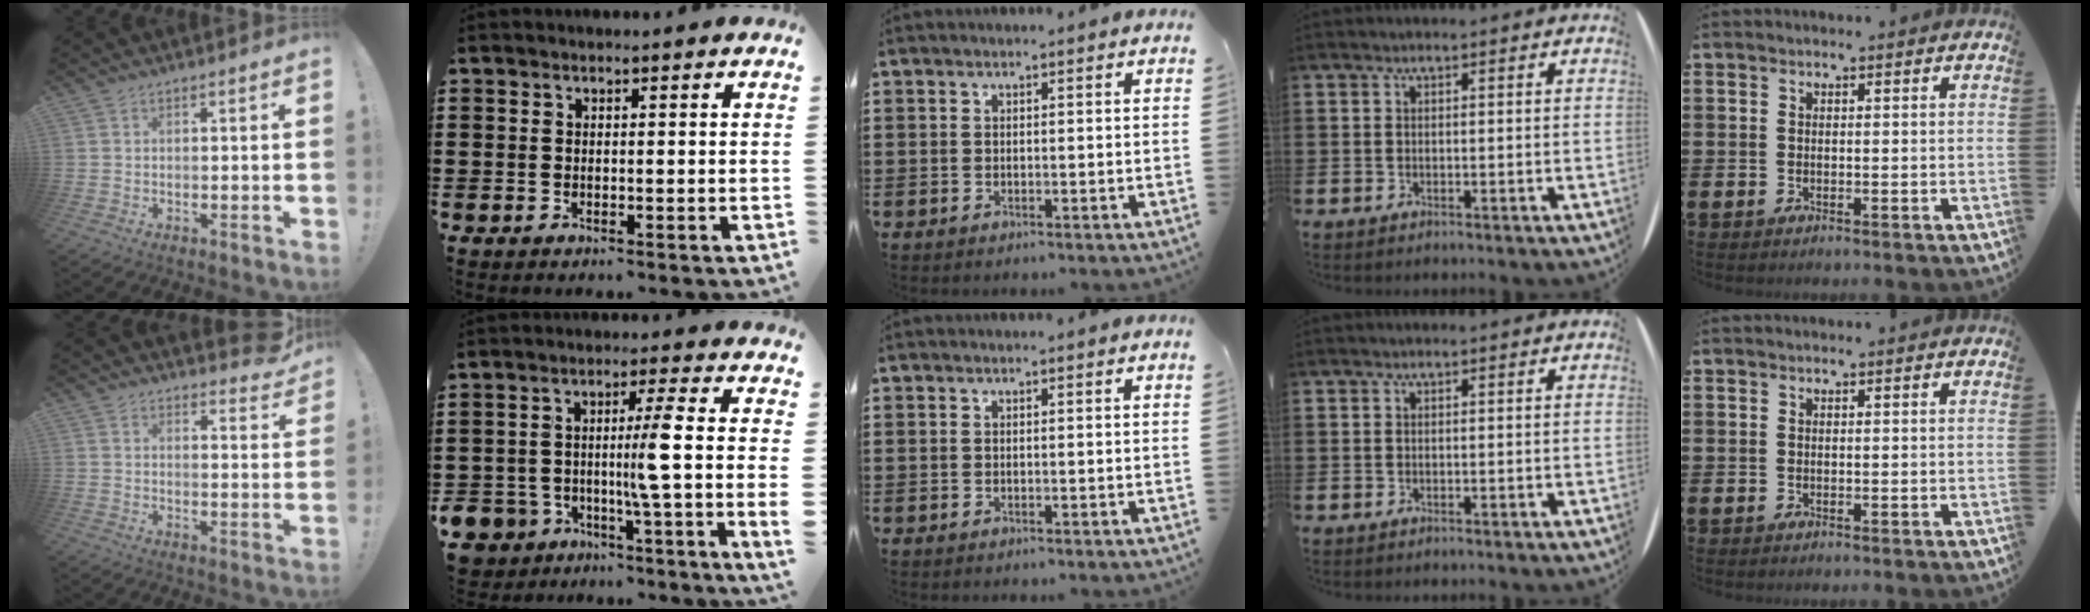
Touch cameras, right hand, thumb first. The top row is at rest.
{"thumb": {"total": 4.5, "force": [4.0, 1.4, 1.6], "torque": [-0.005, -0.039, 0.069]}, "index": {"total": 6.4, "force": [-1.9, 0.7, 6.1], "torque": [-0.123, -0.007, -0.042]}}